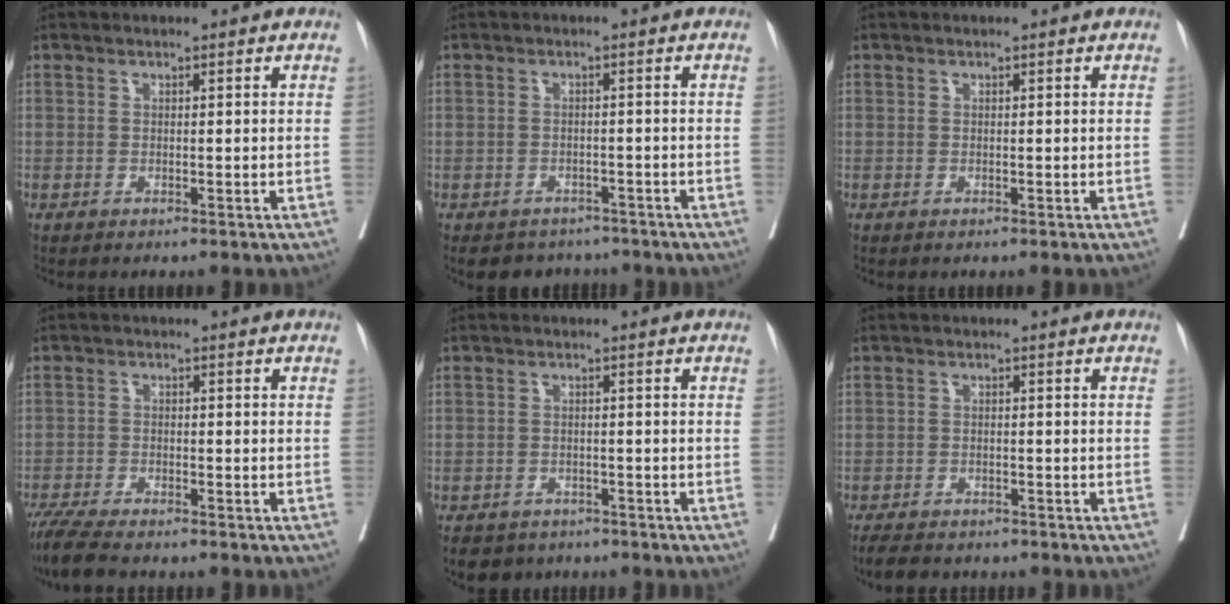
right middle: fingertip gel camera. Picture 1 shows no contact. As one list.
[{"total": 6.1, "force": [-5.3, 2.9, 0.7], "torque": [0.000, 0.006, -0.066]}, {"total": 0.0}, {"total": 7.6, "force": [-6.5, 0.9, 3.8], "torque": [-0.069, -0.022, -0.113]}, {"total": 6.3, "force": [-5.2, 3.4, 1.1], "torque": [-0.020, -0.001, -0.072]}, {"total": 7.7, "force": [-6.6, 2.5, 3.1], "torque": [-0.056, -0.009, -0.096]}]